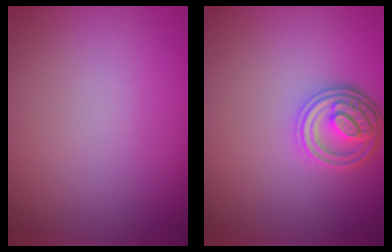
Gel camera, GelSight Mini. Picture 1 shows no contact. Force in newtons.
{"total": 3.6, "press": 3.2, "slide": 1.6}